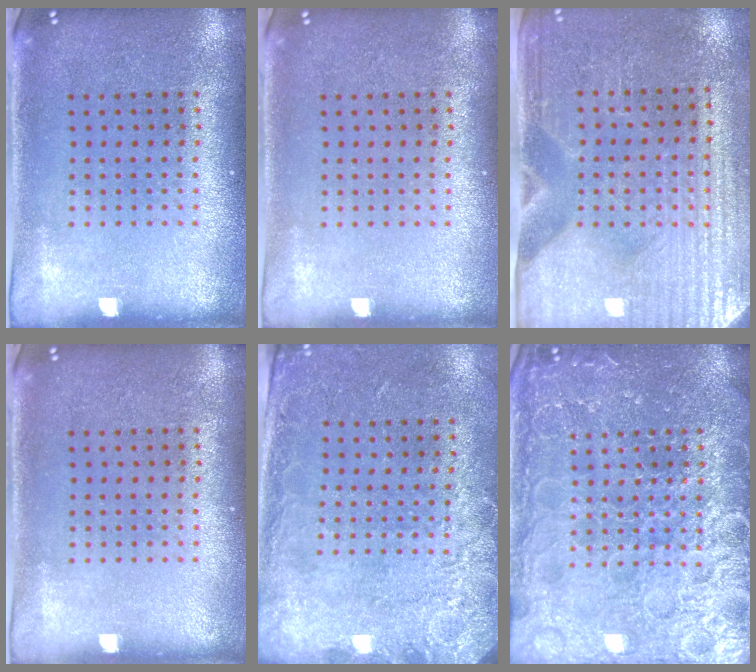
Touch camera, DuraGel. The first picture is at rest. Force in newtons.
{"total": 0.0}
{"total": 3.4, "press": 3.2, "slide": 1.2}
{"total": 0.0}
{"total": 2.6, "press": 2.0, "slide": 1.7}
{"total": 6.9, "press": 6.9, "slide": 0.8}